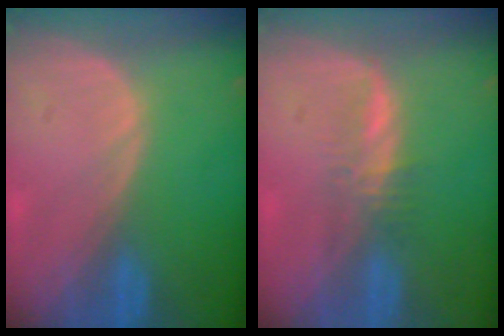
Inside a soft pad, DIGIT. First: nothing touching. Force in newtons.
{"total": 2.8, "press": 2.7, "slide": 0.5}